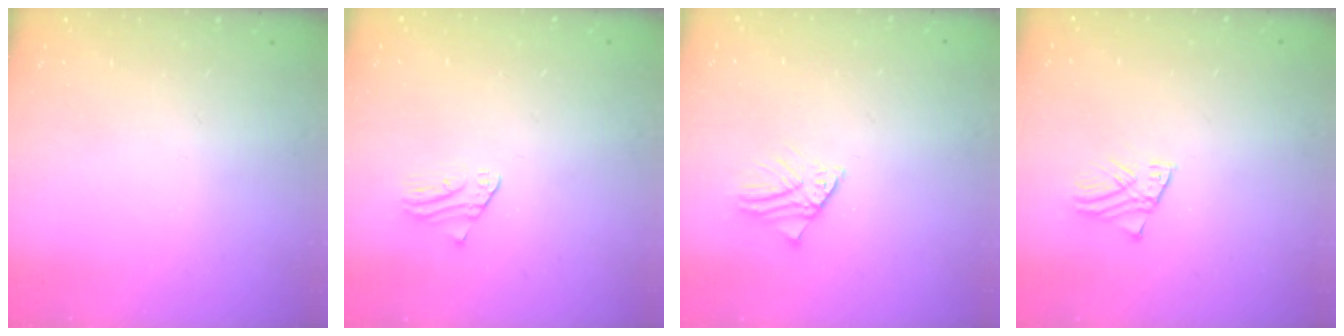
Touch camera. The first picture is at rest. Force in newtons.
{"total": 1.2, "press": 1.2, "slide": 0.1}
{"total": 2.6, "press": 2.6, "slide": 0.3}
{"total": 1.6, "press": 1.6, "slide": 0.2}